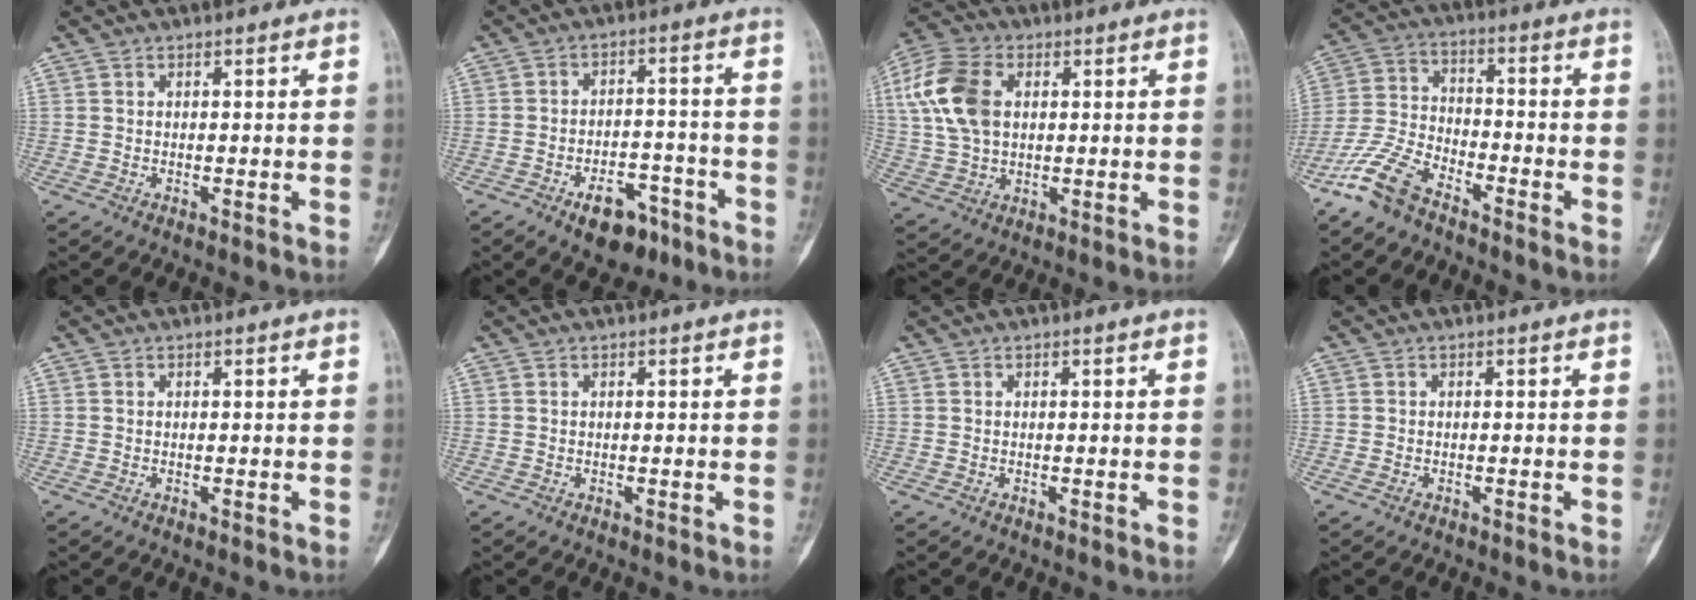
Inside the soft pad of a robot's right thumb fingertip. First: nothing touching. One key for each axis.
{"total": 9.1, "fx": -5.6, "fy": 4.9, "fz": 5.2, "tx": -0.052, "ty": 0.040, "tz": -0.081}
{"total": 13.6, "fx": 3.1, "fy": 9.0, "fz": 9.6, "tx": -0.196, "ty": 0.012, "tz": 0.058}
{"total": 10.5, "fx": -7.7, "fy": 4.3, "fz": 5.7, "tx": -0.131, "ty": 0.035, "tz": -0.162}
{"total": 0.0}
{"total": 0.0}
{"total": 0.0}
{"total": 0.6, "fx": -0.4, "fy": 0.3, "fz": 0.4, "tx": -0.013, "ty": -0.001, "tz": -0.009}